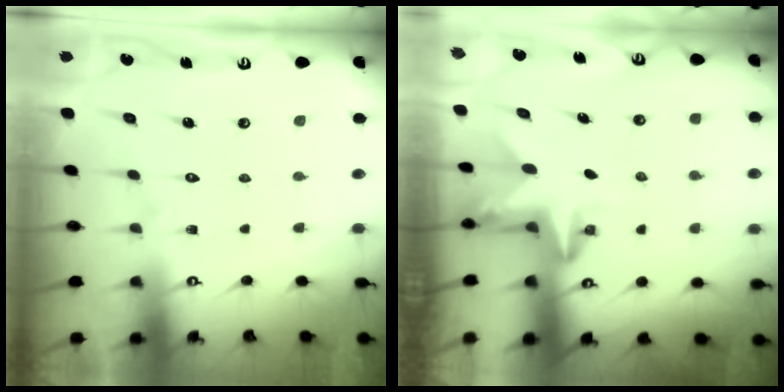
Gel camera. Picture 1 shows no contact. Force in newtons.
{"total": 3.4, "press": 3.4, "slide": 0.1}